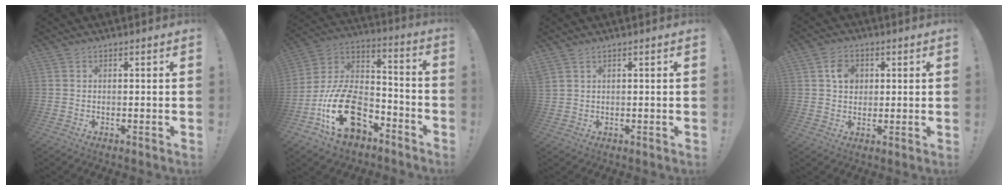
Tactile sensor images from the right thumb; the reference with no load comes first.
{"total": 23.4, "force": [-10.1, 14.7, 15.2], "torque": [-0.271, 0.063, -0.159]}
{"total": 1.3, "force": [0.8, 0.2, 1.0], "torque": [-0.026, 0.000, 0.017]}
{"total": 6.3, "force": [1.8, 5.1, 3.2], "torque": [-0.042, 0.003, 0.031]}